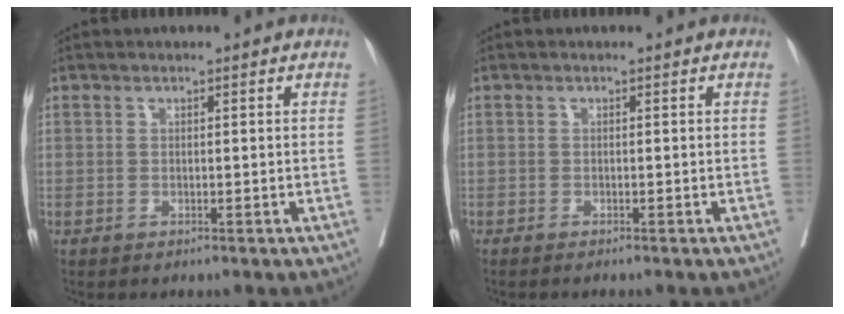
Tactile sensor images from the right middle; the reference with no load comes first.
{"total": 1.3, "force": [-1.2, 0.0, 0.6], "torque": [-0.009, -0.001, -0.014]}